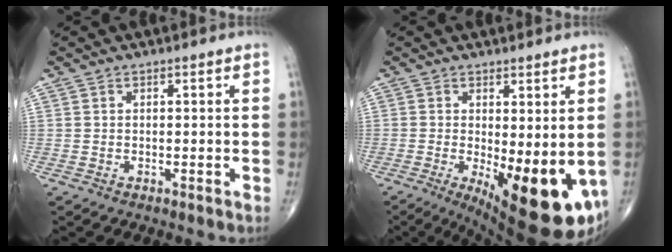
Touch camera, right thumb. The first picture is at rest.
{"total": 16.1, "force": [-3.5, 5.6, 14.7], "torque": [-0.173, -0.027, -0.028]}